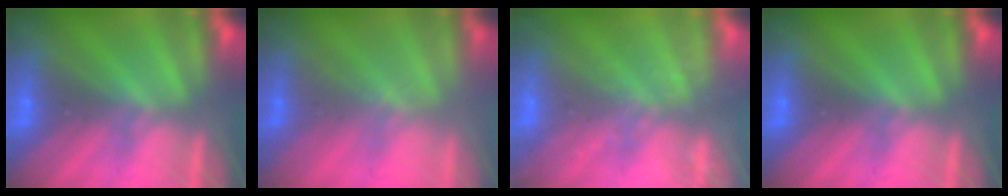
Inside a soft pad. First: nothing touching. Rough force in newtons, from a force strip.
{"total": 2.3}
{"total": 1.7}
{"total": 0.0}